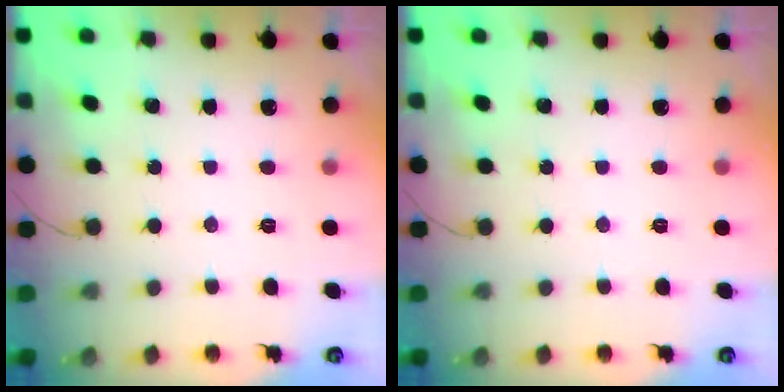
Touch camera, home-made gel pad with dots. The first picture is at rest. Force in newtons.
{"total": 0.0}